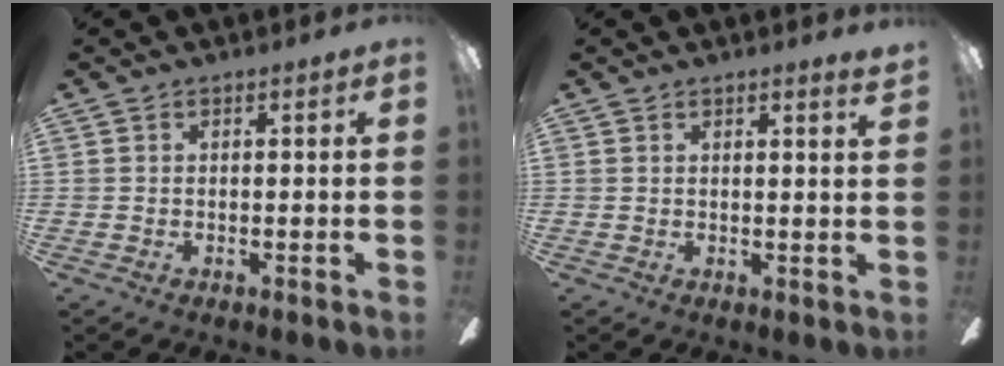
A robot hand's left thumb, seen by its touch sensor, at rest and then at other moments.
{"total": 1.8, "force": [1.5, -0.2, 1.0], "torque": [-0.014, -0.005, 0.024]}